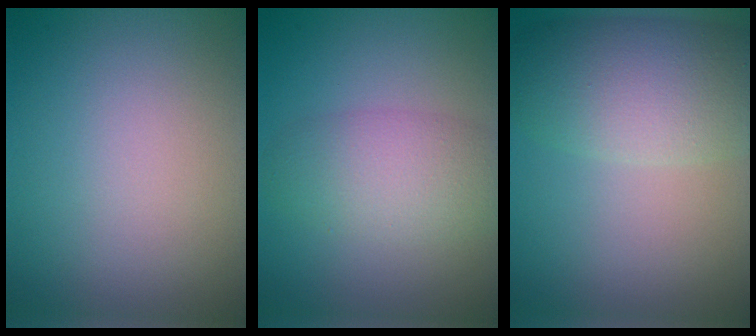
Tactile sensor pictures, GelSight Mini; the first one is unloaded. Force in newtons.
{"total": 4.4, "press": 4.4, "slide": 0.2}
{"total": 6.4, "press": 6.4, "slide": 0.4}